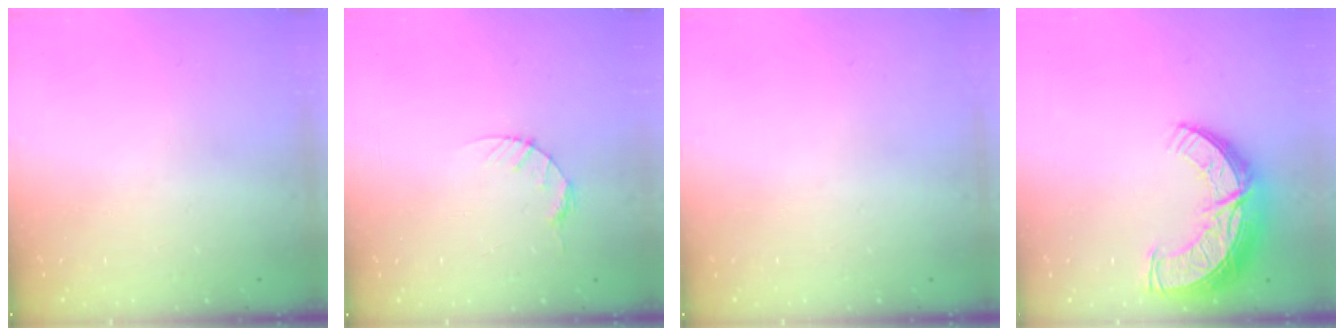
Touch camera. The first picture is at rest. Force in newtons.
{"total": 3.9, "press": 3.8, "slide": 0.5}
{"total": 0.0}
{"total": 13.4, "press": 13.4, "slide": 1.0}